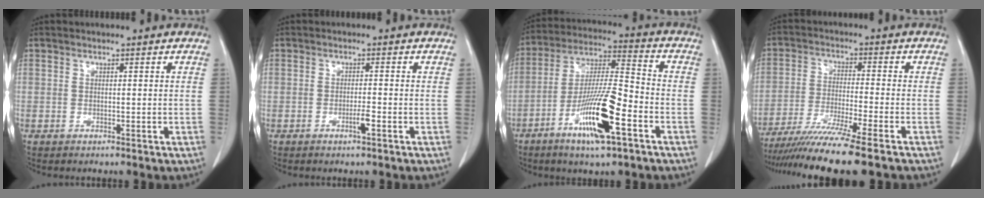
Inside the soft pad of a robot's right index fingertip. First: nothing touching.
{"total": 1.7, "force": [-0.8, 0.0, 1.5], "torque": [-0.028, -0.003, -0.015]}
{"total": 14.7, "force": [-6.7, 1.8, 12.9], "torque": [-0.245, -0.012, -0.121]}
{"total": 12.3, "force": [-10.0, -1.6, 7.0], "torque": [-0.106, -0.036, -0.161]}